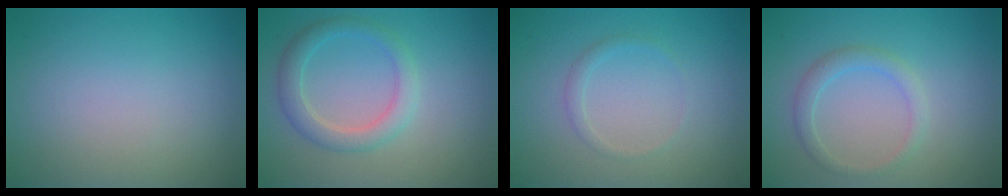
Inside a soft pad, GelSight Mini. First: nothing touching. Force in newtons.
{"total": 2.8, "press": 2.8, "slide": 0.1}
{"total": 0.9, "press": 0.9, "slide": 0.0}
{"total": 1.9, "press": 1.9, "slide": 0.1}